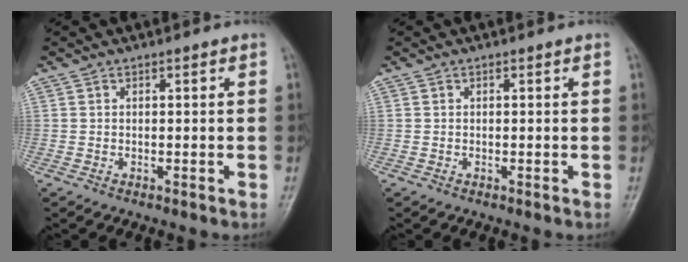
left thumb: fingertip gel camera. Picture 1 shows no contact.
{"total": 0.0}